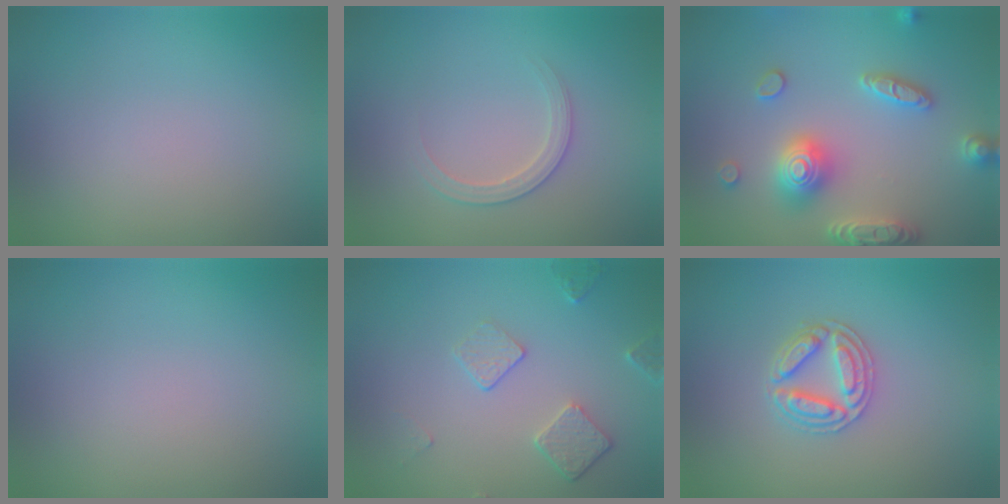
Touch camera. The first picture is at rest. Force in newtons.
{"total": 1.9, "press": 1.9, "slide": 0.2}
{"total": 5.4, "press": 5.3, "slide": 0.9}
{"total": 0.0}
{"total": 2.3, "press": 1.6, "slide": 1.6}
{"total": 2.9, "press": 2.9, "slide": 0.5}